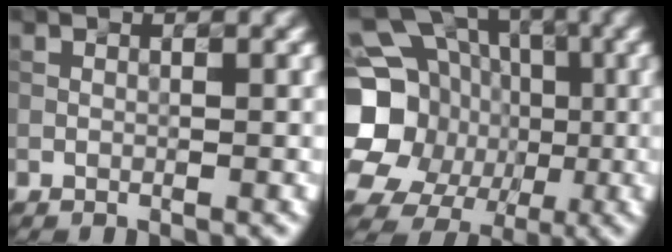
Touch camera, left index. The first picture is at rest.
{"total": 19.1, "force": [-1.4, 17.6, 7.2], "torque": [-0.190, 0.003, -0.051]}